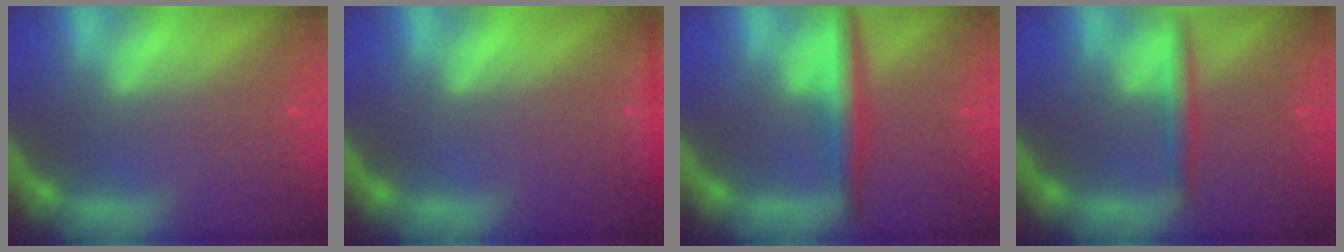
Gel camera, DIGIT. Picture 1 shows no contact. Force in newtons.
{"total": 1.4}
{"total": 4.0}
{"total": 2.5}